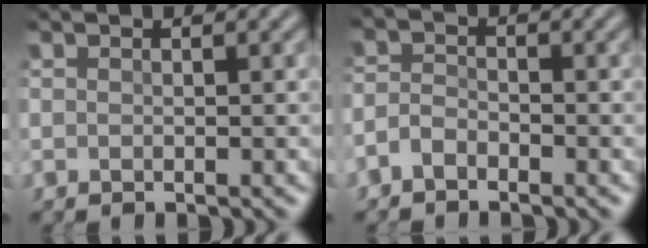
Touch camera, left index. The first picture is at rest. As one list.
[{"total": 1.7, "force": [-1.4, 0.6, 0.8], "torque": [-0.022, 0.007, -0.036]}]